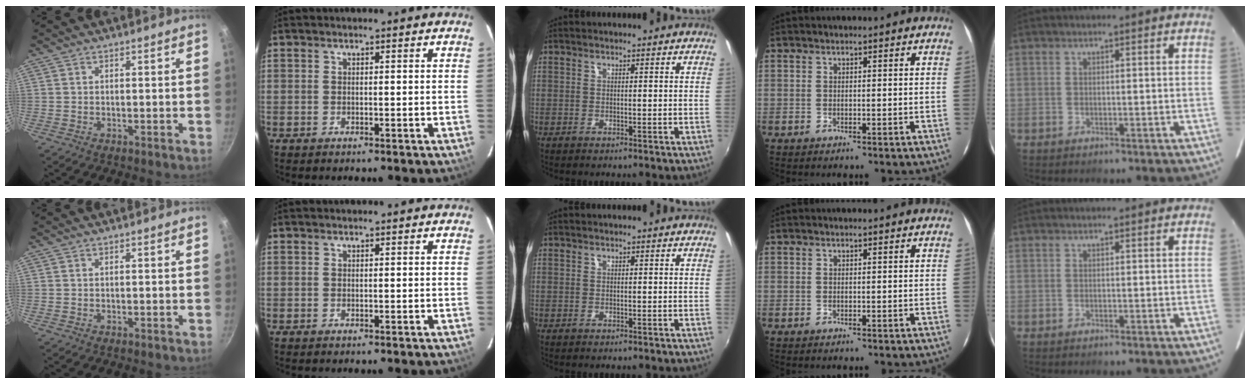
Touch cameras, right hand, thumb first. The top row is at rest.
{}